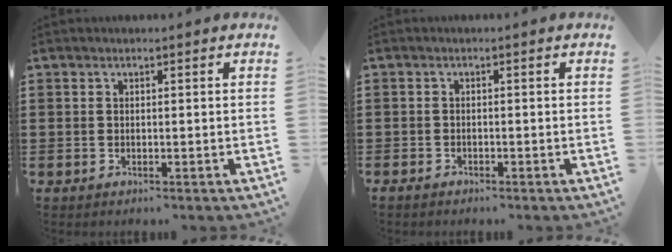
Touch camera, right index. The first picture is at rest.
{"total": 0.7, "force": [-0.6, 0.4, 0.1], "torque": [-0.004, 0.001, -0.013]}